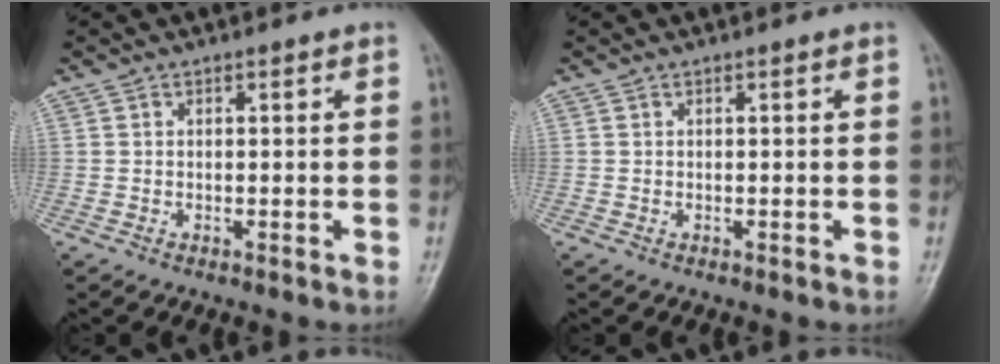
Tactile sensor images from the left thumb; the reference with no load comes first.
{"total": 0.0}